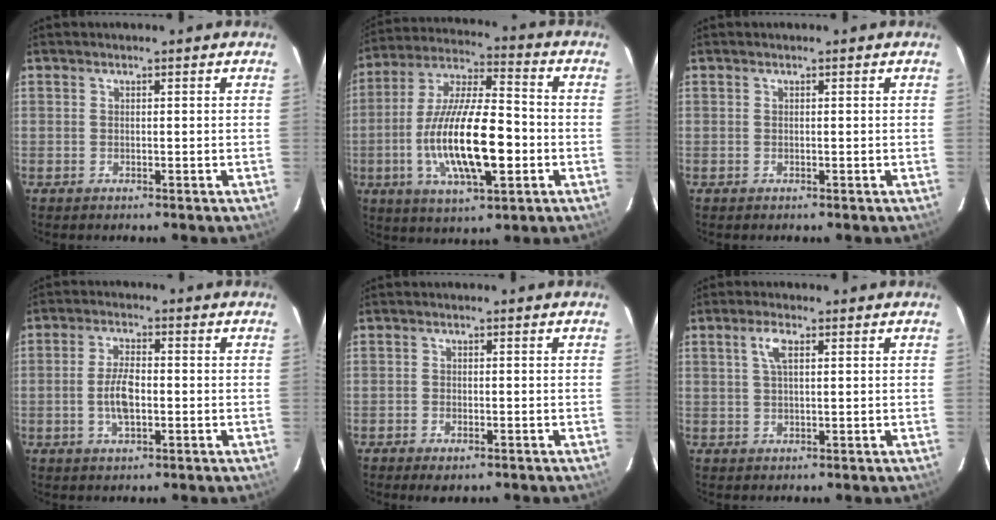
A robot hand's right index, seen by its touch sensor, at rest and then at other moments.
{"total": 18.8, "force": [-4.4, 5.6, 17.4], "torque": [-0.338, -0.007, -0.079]}
{"total": 0.0}
{"total": 6.0, "force": [-1.1, 2.6, 5.3], "torque": [-0.106, 0.003, -0.018]}
{"total": 3.0, "force": [-1.9, 1.4, 1.7], "torque": [-0.043, -0.008, -0.033]}
{"total": 3.3, "force": [1.2, 1.2, 2.8], "torque": [-0.057, 0.007, 0.024]}